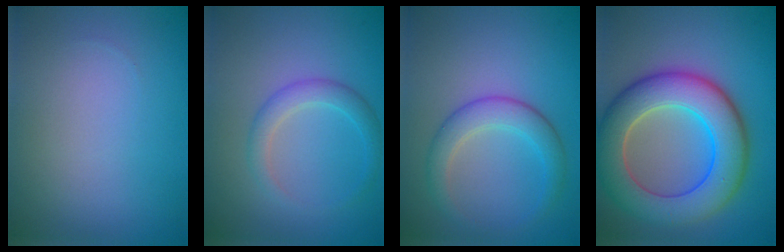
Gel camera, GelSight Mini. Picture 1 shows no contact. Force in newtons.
{"total": 2.3, "press": 2.3, "slide": 0.2}
{"total": 3.5, "press": 3.5, "slide": 0.1}
{"total": 9.9, "press": 9.8, "slide": 0.7}